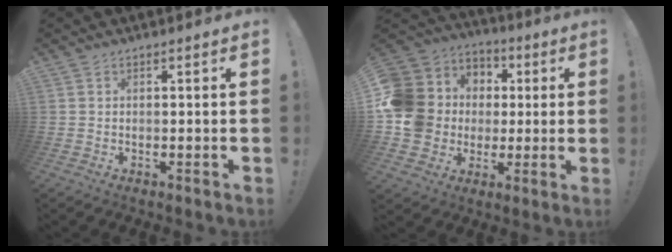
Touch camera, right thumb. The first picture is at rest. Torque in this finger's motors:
{"motor_torque": [2.34, 1.75, 1.27, -0.29, 0.18]}